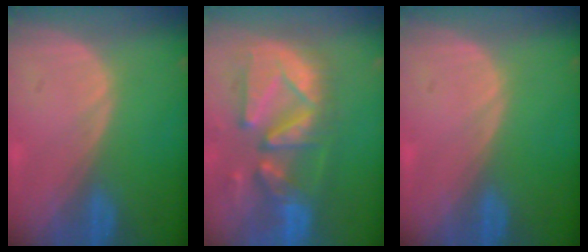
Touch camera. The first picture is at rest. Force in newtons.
{"total": 12.7, "press": 11.2, "slide": 6.0}
{"total": 0.0}